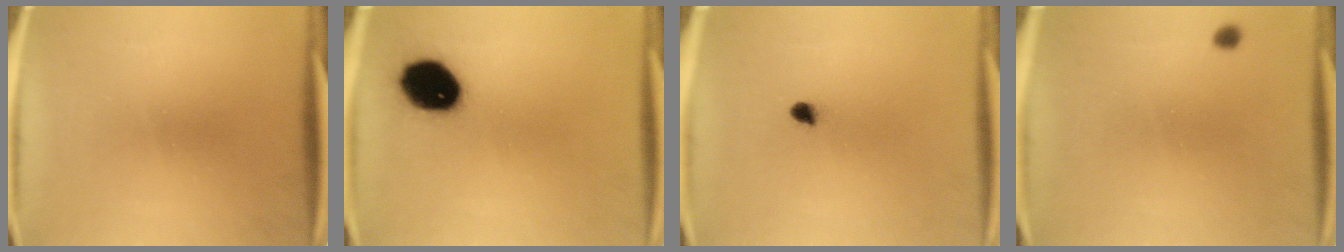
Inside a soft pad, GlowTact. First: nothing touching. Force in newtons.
{"total": 14.0}
{"total": 1.8}
{"total": 0.9}